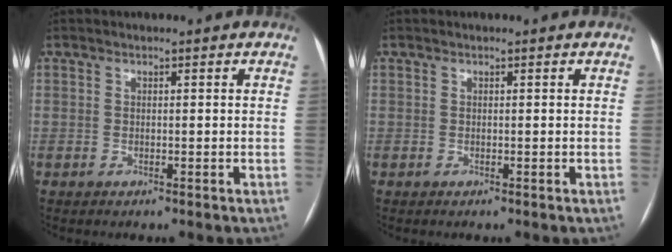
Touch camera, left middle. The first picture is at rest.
{"total": 0.0}